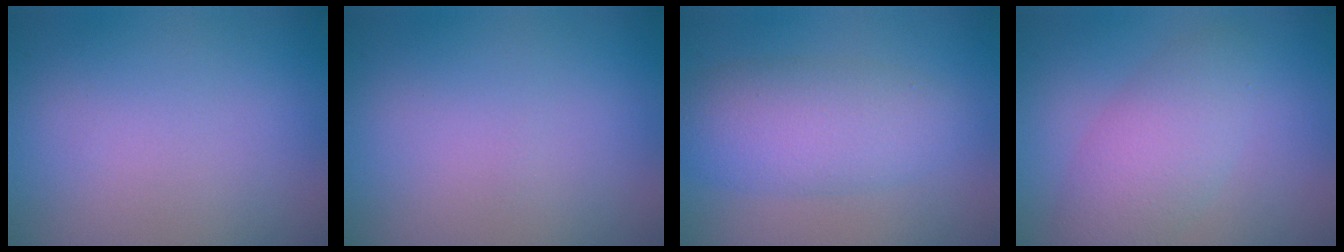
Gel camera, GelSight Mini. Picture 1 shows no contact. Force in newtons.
{"total": 0.0}
{"total": 4.9, "press": 4.9, "slide": 0.2}
{"total": 4.3, "press": 4.3, "slide": 0.1}